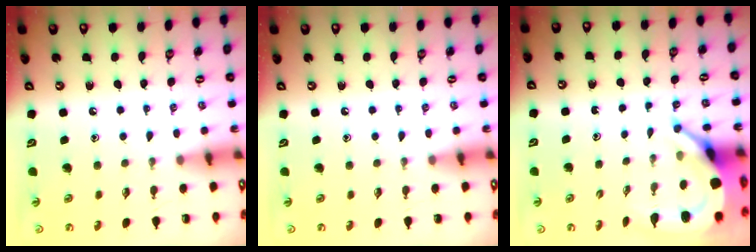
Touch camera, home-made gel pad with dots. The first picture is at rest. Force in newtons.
{"total": 0.0}
{"total": 6.7, "press": 6.7, "slide": 0.9}